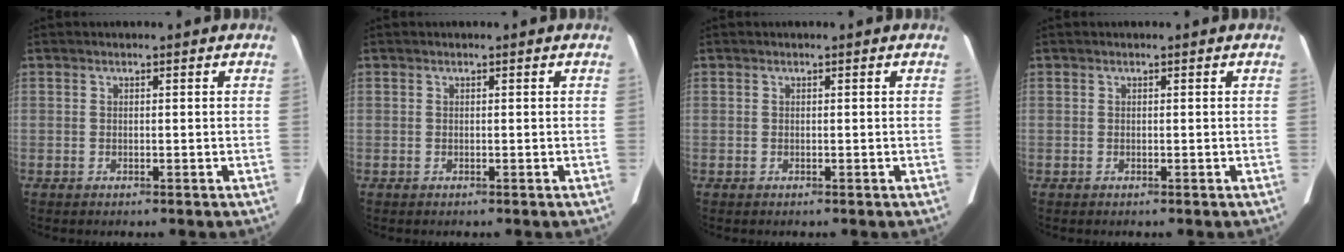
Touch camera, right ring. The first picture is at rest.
{"total": 0.0}
{"total": 0.0}
{"total": 0.0}